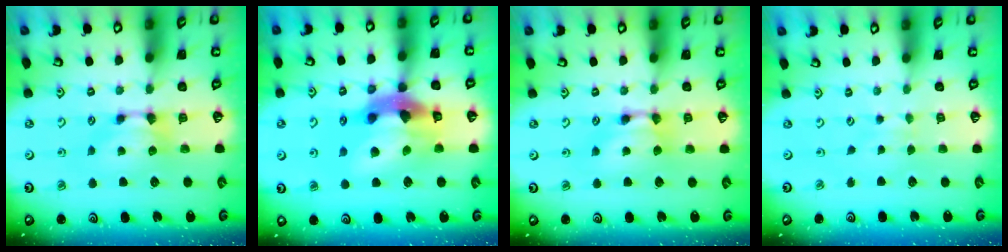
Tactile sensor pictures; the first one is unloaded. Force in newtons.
{"total": 12.6, "press": 12.2, "slide": 3.0}
{"total": 1.6, "press": 1.6, "slide": 0.1}
{"total": 3.1, "press": 3.1, "slide": 0.1}